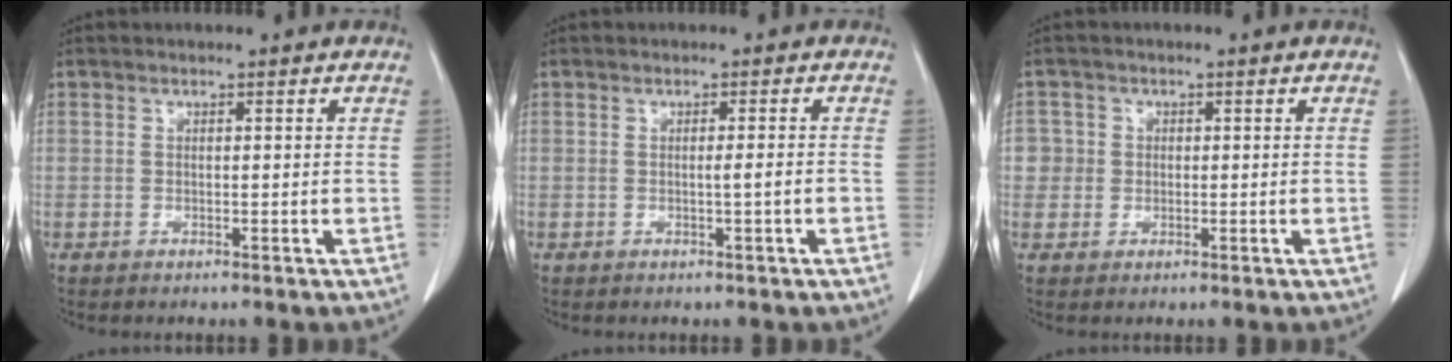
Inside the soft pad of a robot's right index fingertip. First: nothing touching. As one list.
[{"total": 1.3, "force": [-0.4, -0.3, 1.2], "torque": [-0.021, -0.002, -0.006]}, {"total": 2.8, "force": [0.1, 2.8, 0.0], "torque": [0.017, 0.008, -0.001]}]